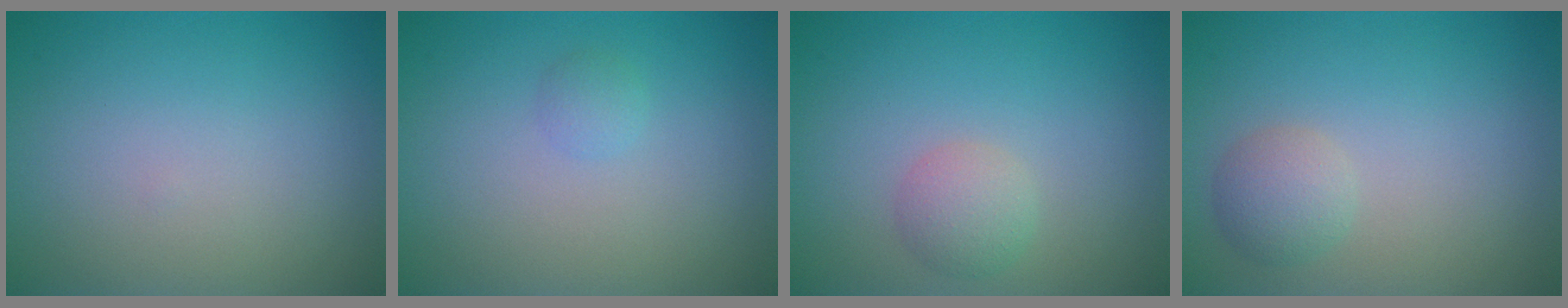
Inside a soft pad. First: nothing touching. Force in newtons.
{"total": 0.8, "press": 0.8, "slide": 0.1}
{"total": 2.1, "press": 2.1, "slide": 0.1}
{"total": 2.1, "press": 2.1, "slide": 0.1}